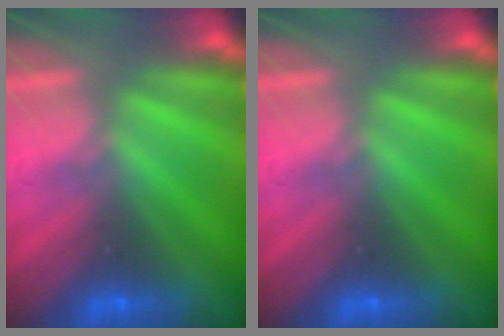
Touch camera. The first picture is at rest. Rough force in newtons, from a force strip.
{"total": 0.0}